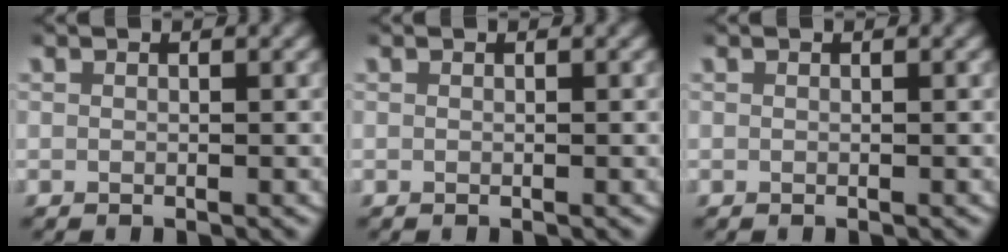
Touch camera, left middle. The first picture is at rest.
{"total": 0.0}
{"total": 0.0}